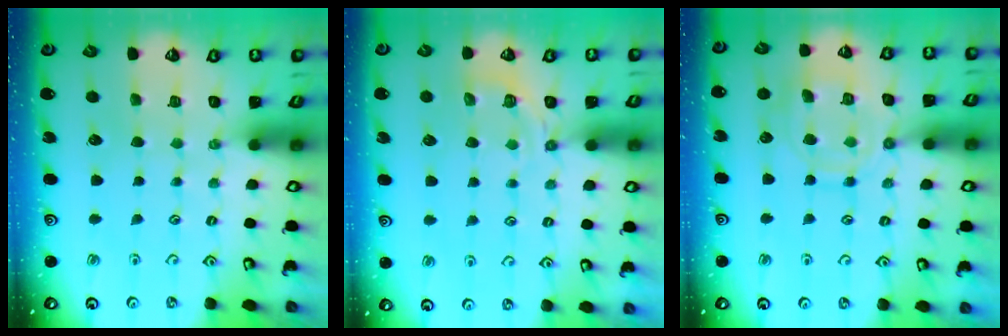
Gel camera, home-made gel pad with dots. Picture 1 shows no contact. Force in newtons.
{"total": 4.8, "press": 4.3, "slide": 2.2}
{"total": 13.0, "press": 12.9, "slide": 1.2}